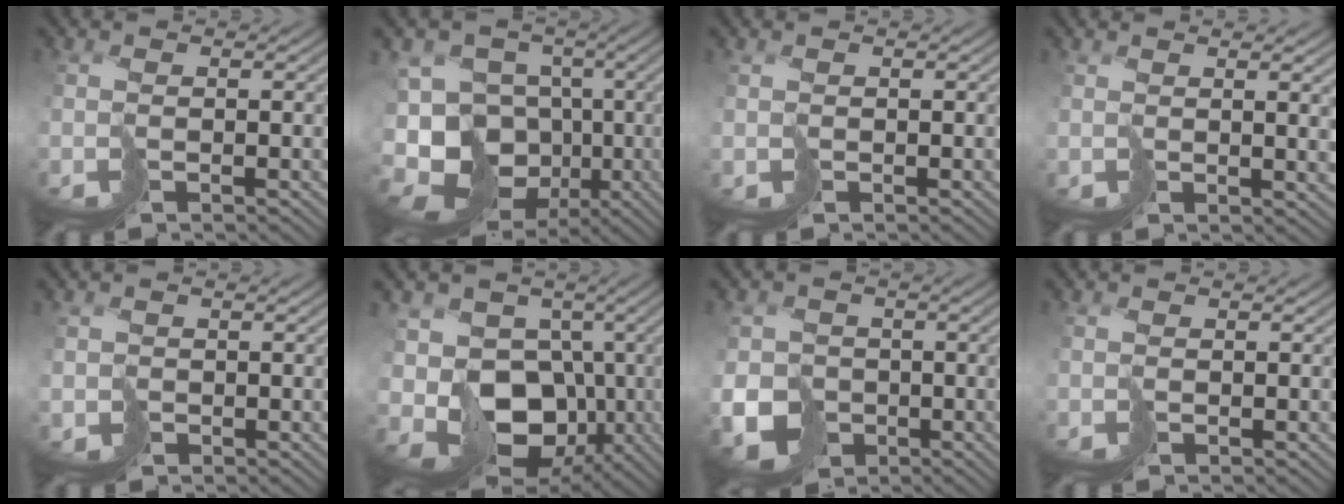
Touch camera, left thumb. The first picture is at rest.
{"total": 15.3, "force": [-7.8, 10.5, 7.9], "torque": [-0.184, -0.017, -0.102]}
{"total": 0.0}
{"total": 3.1, "force": [1.7, 0.2, 2.5], "torque": [-0.049, -0.005, 0.041]}
{"total": 1.0, "force": [-0.4, 1.0, 0.0], "torque": [-0.004, -0.005, -0.008]}
{"total": 14.5, "force": [-5.2, 9.7, 9.4], "torque": [-0.191, -0.009, -0.082]}
{"total": 8.4, "force": [-3.5, 7.0, 3.0], "torque": [-0.089, -0.036, -0.071]}
{"total": 0.0}